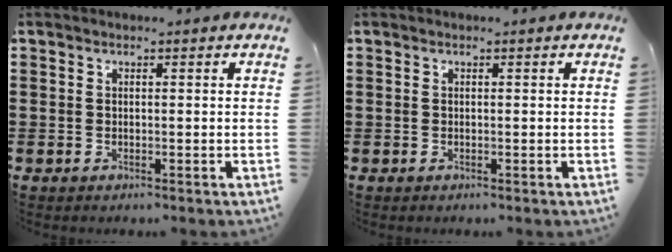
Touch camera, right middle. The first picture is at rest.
{"total": 0.0}